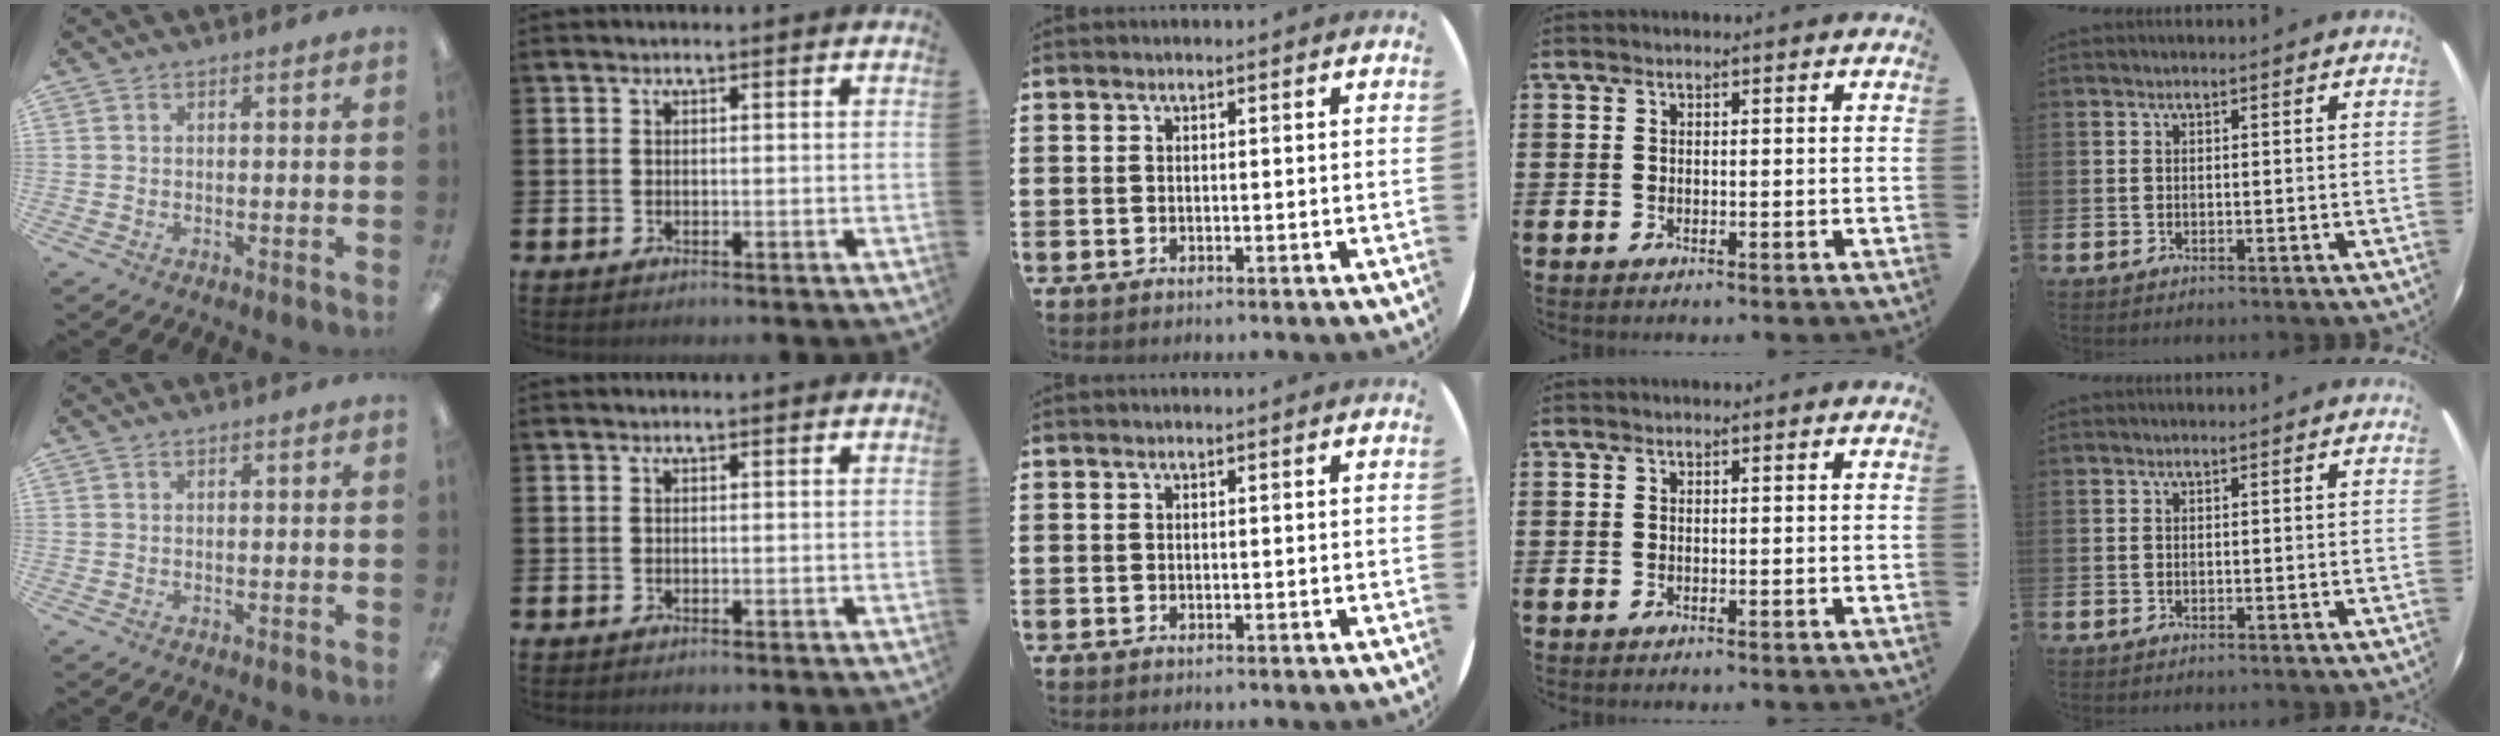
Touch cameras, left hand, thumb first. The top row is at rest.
{}